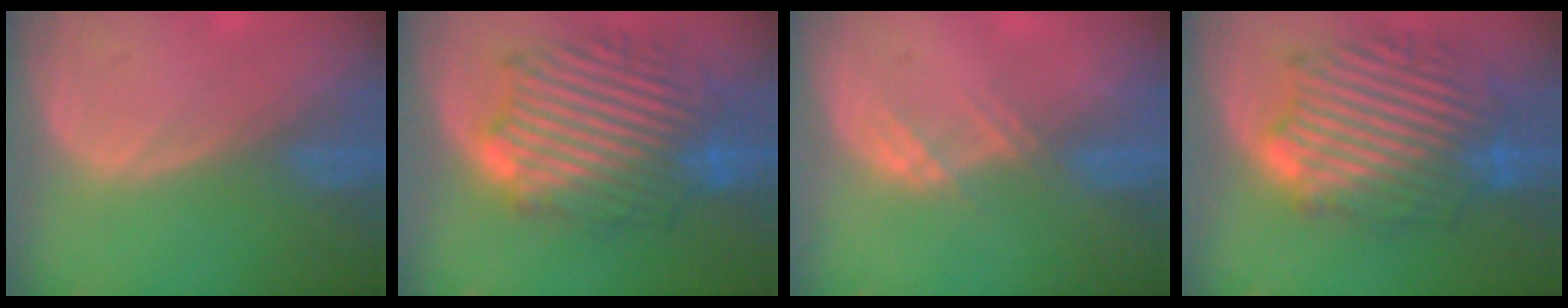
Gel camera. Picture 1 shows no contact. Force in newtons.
{"total": 13.2, "press": 13.2, "slide": 1.0}
{"total": 2.3, "press": 2.1, "slide": 0.7}
{"total": 13.3, "press": 13.3, "slide": 1.1}